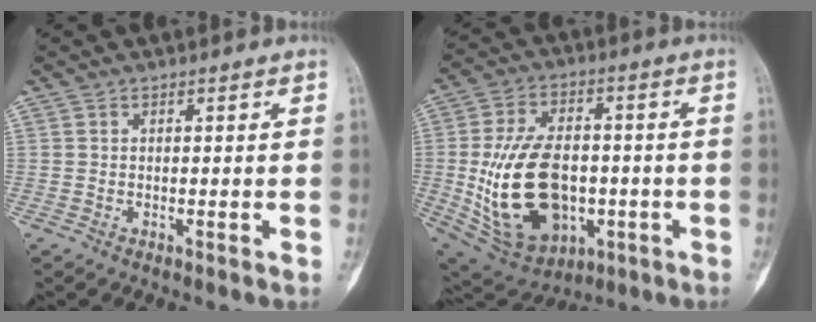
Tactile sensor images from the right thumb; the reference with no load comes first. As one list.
[{"total": 21.0, "force": [-2.7, 13.7, 15.7], "torque": [-0.275, 0.009, -0.019]}]